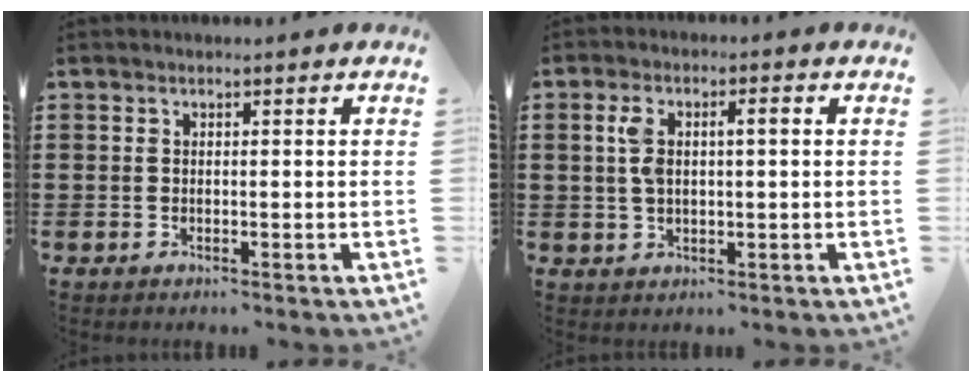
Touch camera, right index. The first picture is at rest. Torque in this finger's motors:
{"motor_torque": [0.16, -0.11, 0.13, 0.06]}